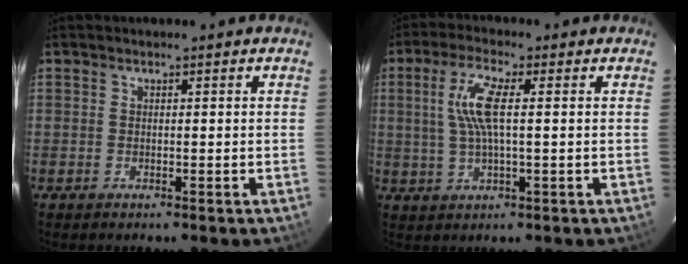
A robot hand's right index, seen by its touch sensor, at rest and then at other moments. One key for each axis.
{"total": 7.5, "fx": 1.1, "fy": 1.6, "fz": 7.3, "tx": -0.149, "ty": 0.006, "tz": 0.025}